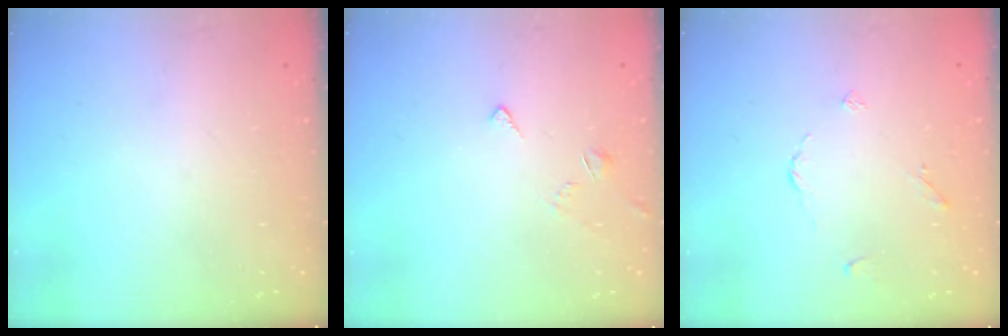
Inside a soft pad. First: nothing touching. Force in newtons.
{"total": 2.9, "press": 2.8, "slide": 0.6}
{"total": 3.6, "press": 3.6, "slide": 0.5}